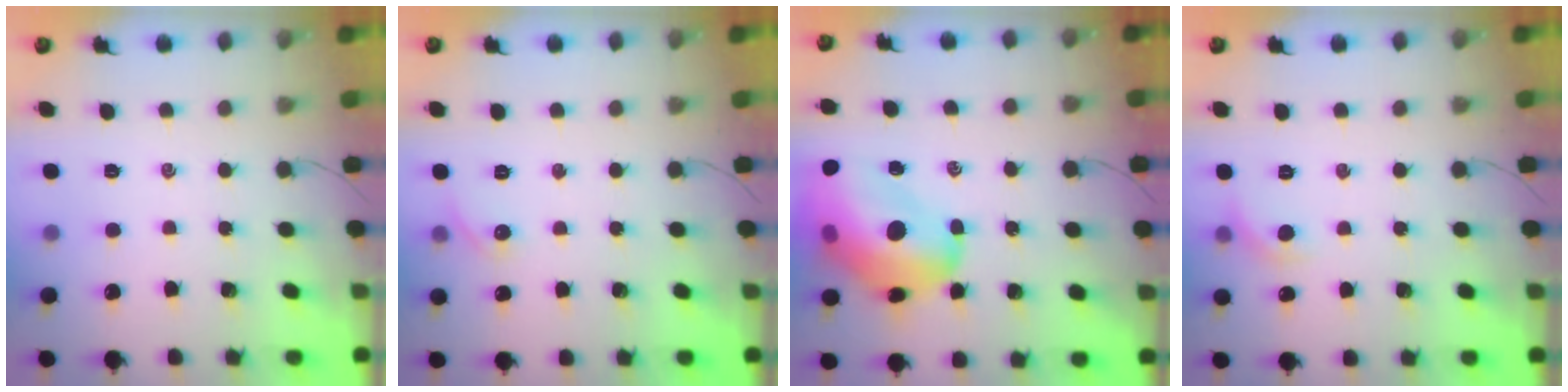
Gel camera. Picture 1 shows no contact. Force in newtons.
{"total": 4.5, "press": 4.2, "slide": 1.6}
{"total": 23.2, "press": 22.4, "slide": 5.9}
{"total": 5.6, "press": 5.4, "slide": 1.4}